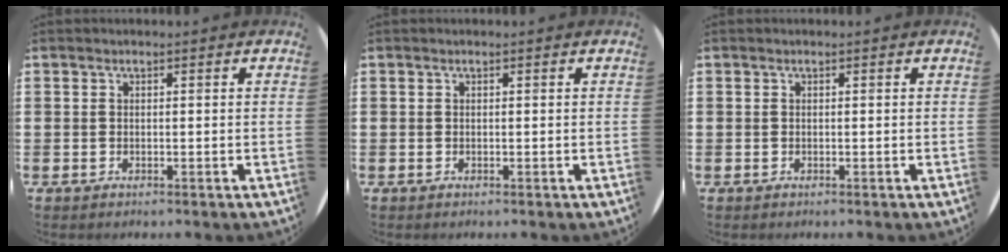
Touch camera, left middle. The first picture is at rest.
{"total": 0.0}
{"total": 0.0}